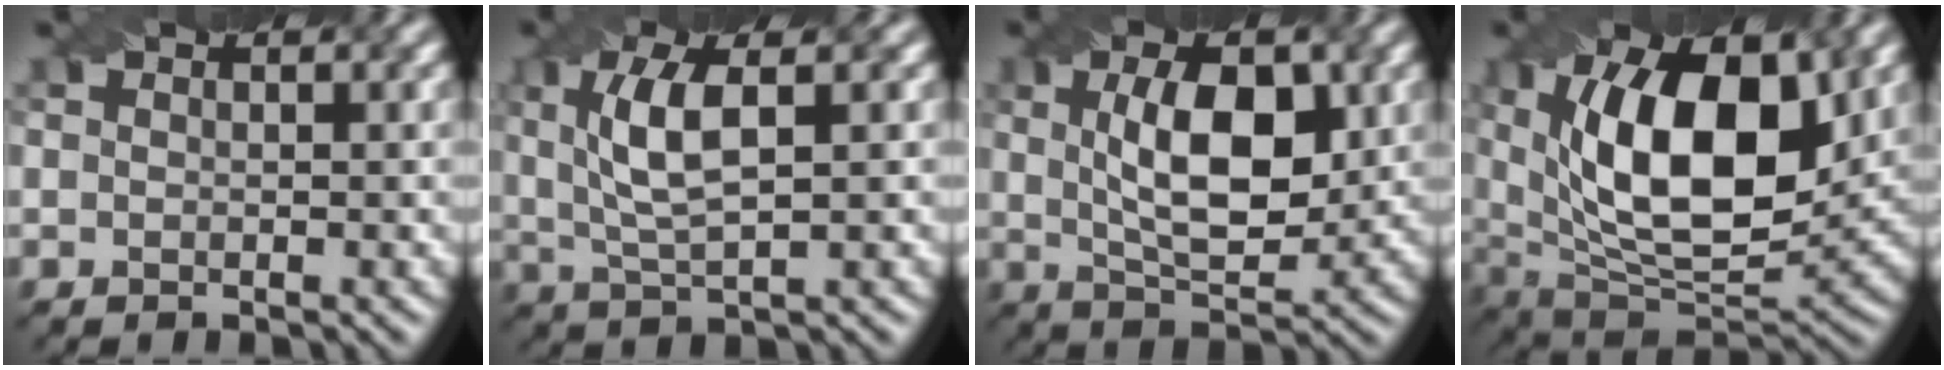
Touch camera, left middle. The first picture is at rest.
{"total": 5.1, "force": [0.8, 1.6, 4.8], "torque": [-0.098, 0.009, 0.031]}
{"total": 7.3, "force": [0.9, 3.4, 6.5], "torque": [-0.106, 0.008, 0.027]}
{"total": 13.5, "force": [3.3, 6.8, 11.2], "torque": [-0.173, 0.006, 0.061]}